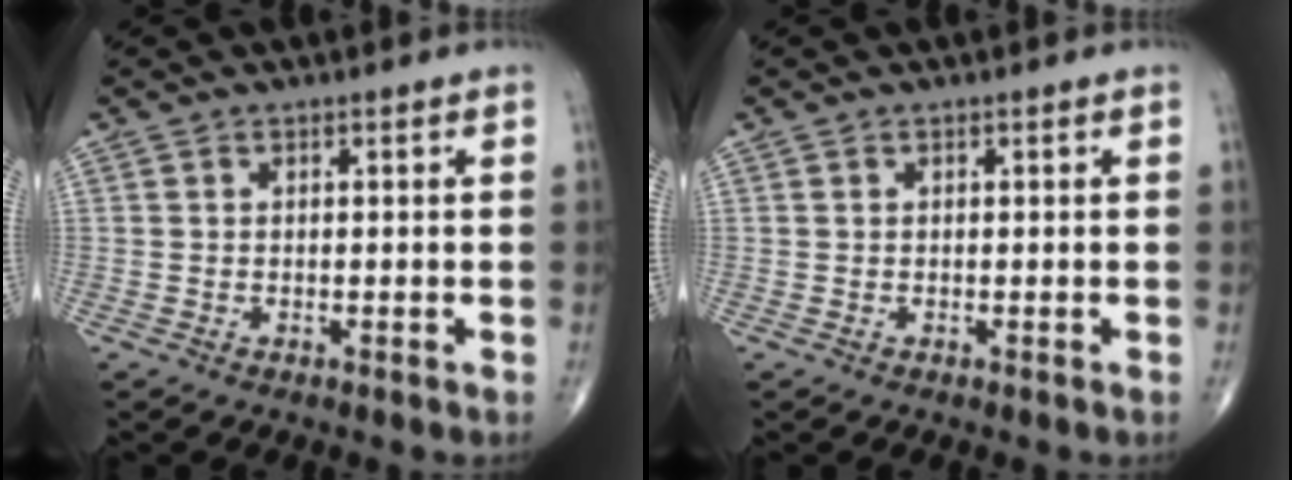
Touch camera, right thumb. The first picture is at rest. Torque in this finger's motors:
{"motor_torque": [-0.23, 0.18, 0.00, 0.00, 0.00]}